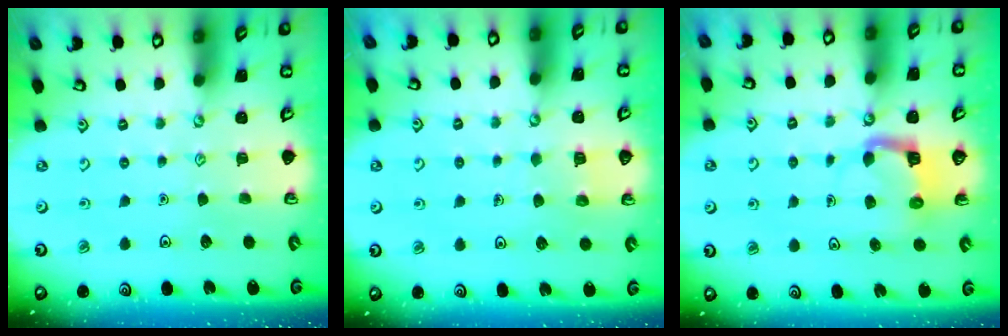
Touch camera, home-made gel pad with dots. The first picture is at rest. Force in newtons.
{"total": 3.7, "press": 3.7, "slide": 0.2}
{"total": 5.0, "press": 5.0, "slide": 0.4}